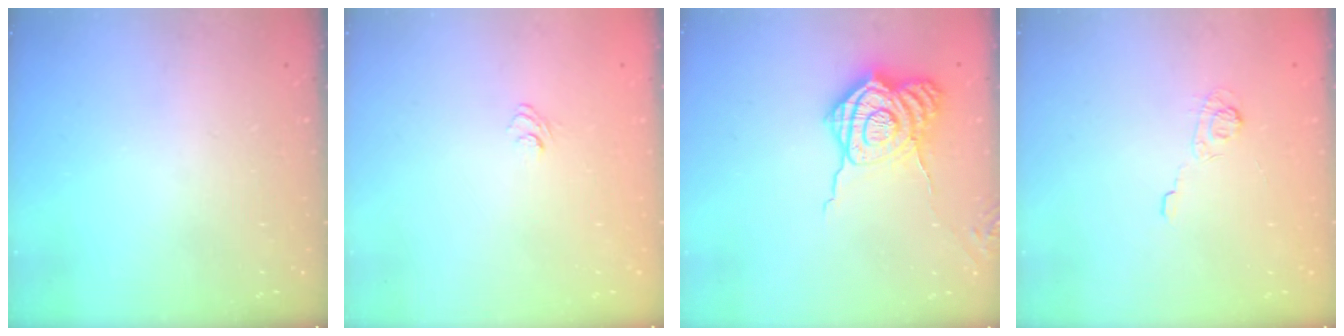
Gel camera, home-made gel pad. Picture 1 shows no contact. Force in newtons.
{"total": 4.3, "press": 4.0, "slide": 1.4}
{"total": 14.3, "press": 14.3, "slide": 1.1}
{"total": 3.3, "press": 2.9, "slide": 1.6}